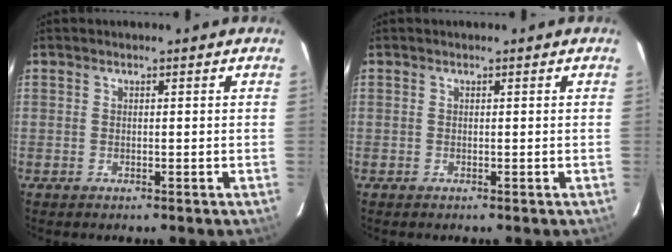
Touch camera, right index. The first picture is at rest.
{"total": 0.0}